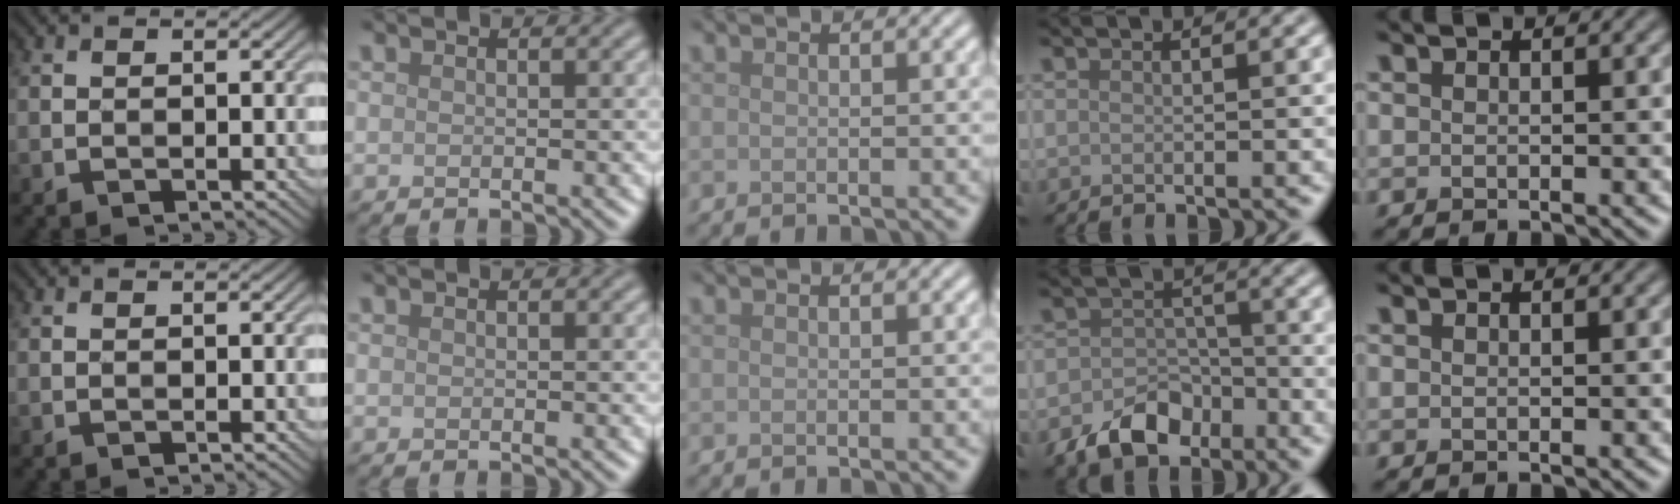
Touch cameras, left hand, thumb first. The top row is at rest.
{"ring": {"total": 4.8, "force": [-3.0, 3.0, 2.1], "torque": [-0.032, -0.004, -0.054]}}